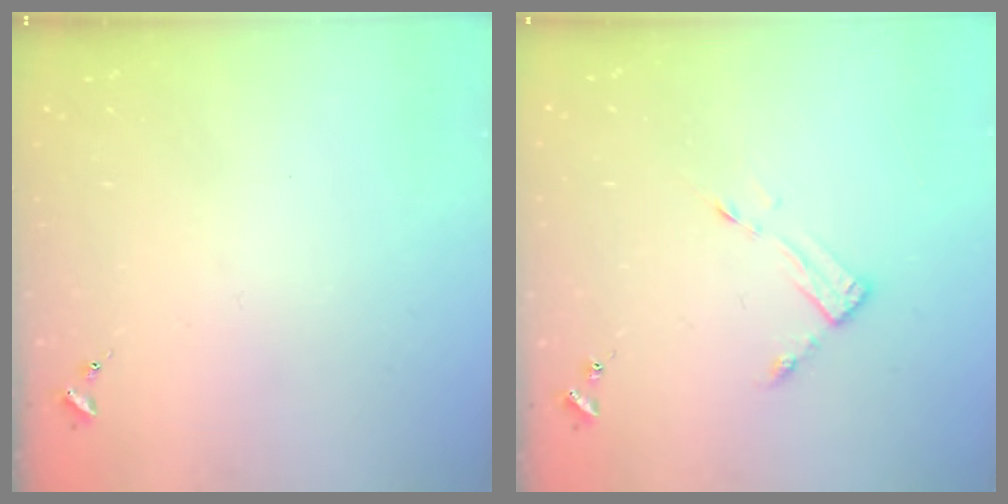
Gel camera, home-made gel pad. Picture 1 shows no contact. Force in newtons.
{"total": 3.5, "press": 3.5, "slide": 0.4}